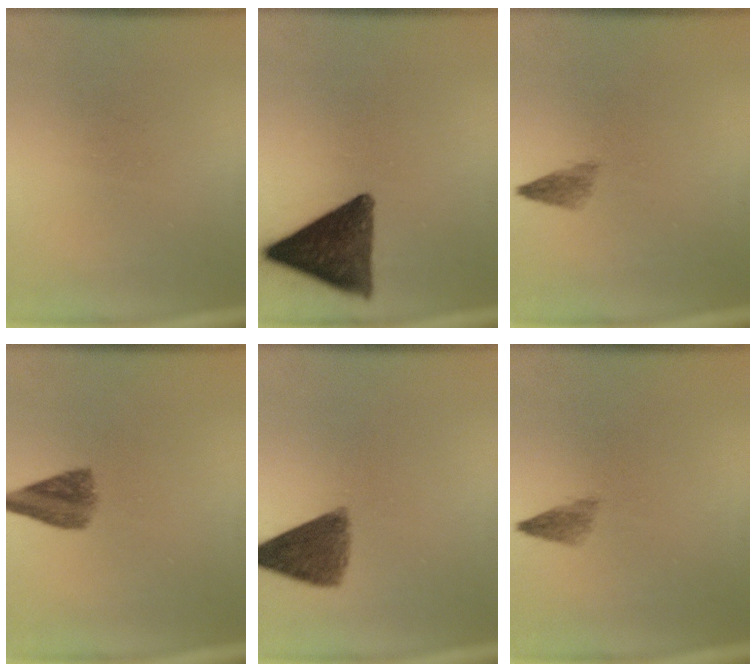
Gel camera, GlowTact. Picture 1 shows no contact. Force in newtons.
{"total": 13.0}
{"total": 1.9}
{"total": 5.4}
{"total": 8.1}
{"total": 1.9}